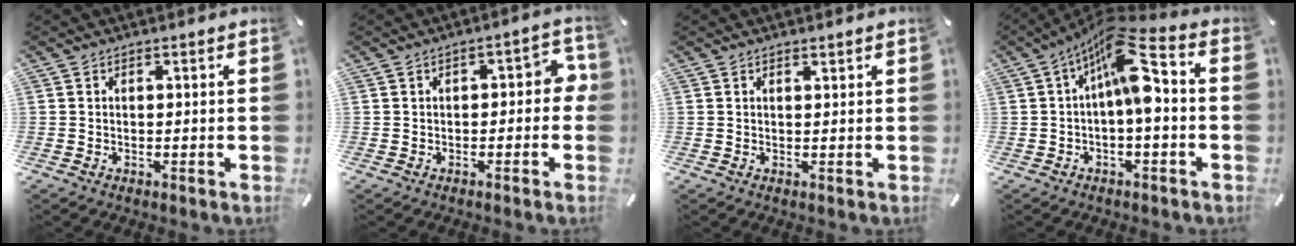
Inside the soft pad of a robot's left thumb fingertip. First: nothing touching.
{"total": 5.8, "force": [-0.6, 3.2, 4.7], "torque": [-0.063, 0.011, -0.018]}
{"total": 0.7, "force": [0.6, 0.1, 0.3], "torque": [-0.006, -0.003, 0.012]}
{"total": 12.7, "force": [1.9, 4.8, 11.6], "torque": [-0.199, -0.016, 0.029]}